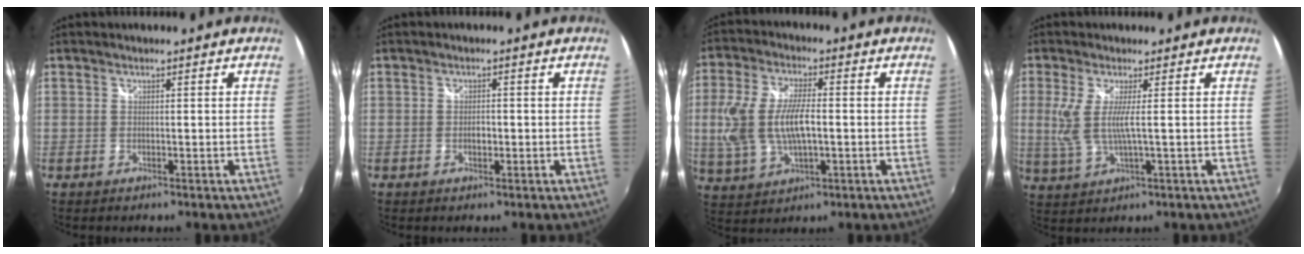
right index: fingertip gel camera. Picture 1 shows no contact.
{"total": 1.6, "force": [-0.4, 0.9, 1.2], "torque": [-0.021, 0.001, -0.008]}
{"total": 12.9, "force": [-0.7, 5.8, 11.5], "torque": [-0.245, 0.001, -0.008]}
{"total": 6.1, "force": [0.4, 0.5, 6.1], "torque": [-0.133, -0.011, 0.013]}